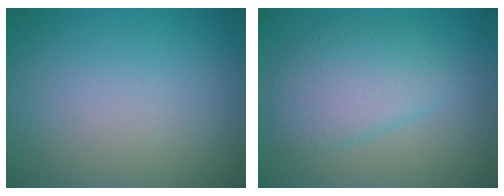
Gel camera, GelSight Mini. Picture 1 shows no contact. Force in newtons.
{"total": 4.4, "press": 4.4, "slide": 0.1}